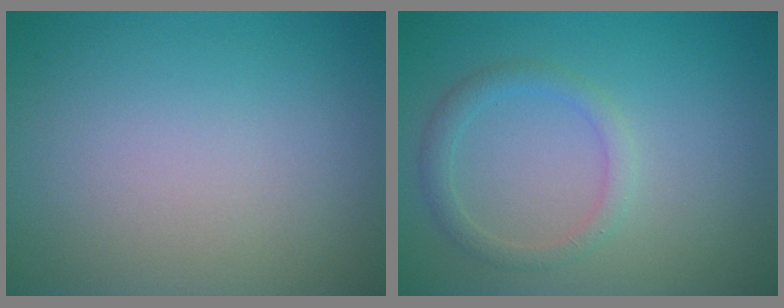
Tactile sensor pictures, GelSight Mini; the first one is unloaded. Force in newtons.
{"total": 1.8, "press": 1.8, "slide": 0.1}